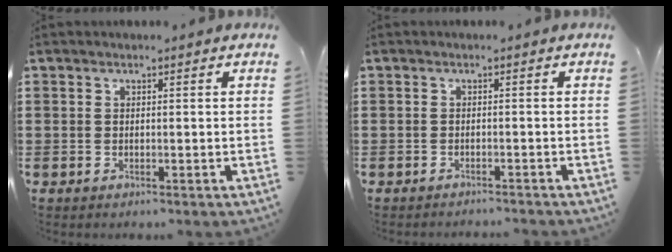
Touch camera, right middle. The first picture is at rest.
{"total": 0.9, "force": [-0.9, -0.1, 0.1], "torque": [-0.005, -0.001, -0.018]}